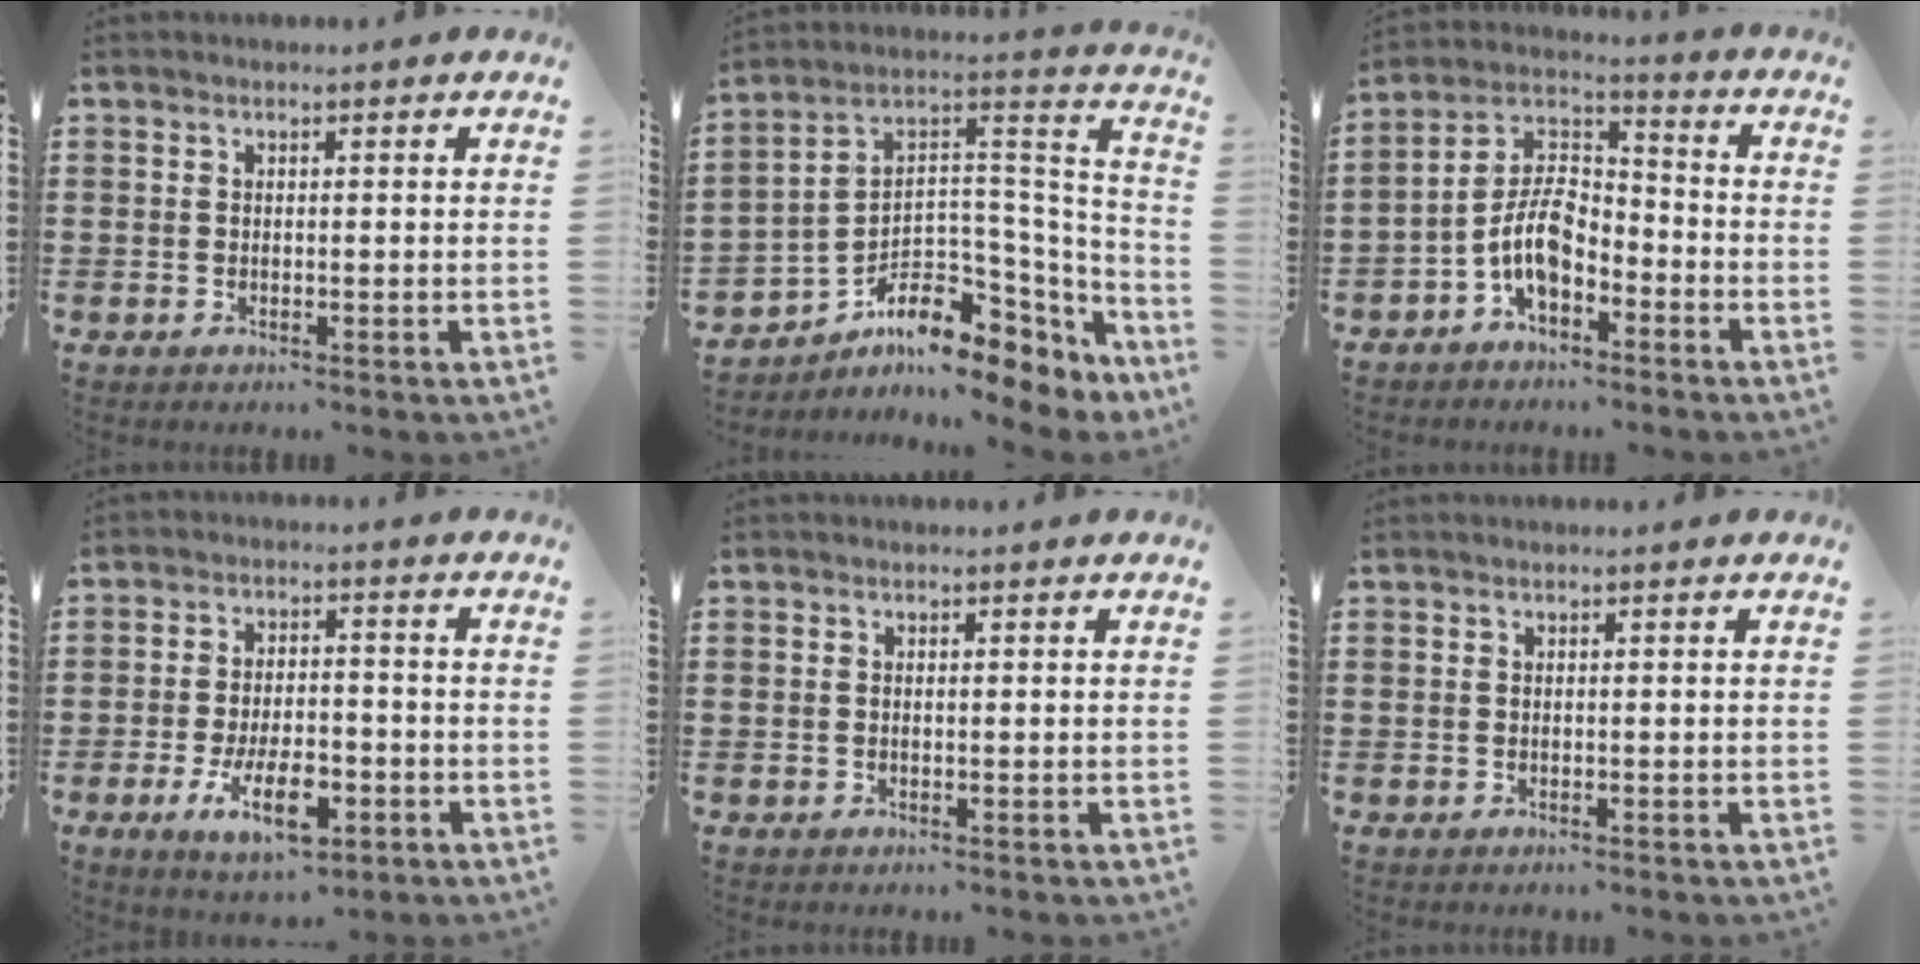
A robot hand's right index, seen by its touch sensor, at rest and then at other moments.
{"total": 9.1, "force": [-5.0, 5.4, 5.4], "torque": [-0.105, -0.014, -0.092]}
{"total": 8.4, "force": [-4.0, 4.3, 6.1], "torque": [-0.147, -0.001, -0.083]}
{"total": 9.4, "force": [-4.1, 3.9, 7.4], "torque": [-0.126, -0.006, -0.073]}
{"total": 0.0}
{"total": 0.0}